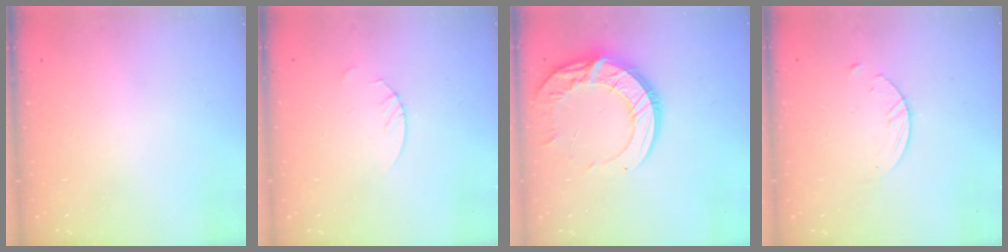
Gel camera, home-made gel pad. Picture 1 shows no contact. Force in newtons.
{"total": 1.9, "press": 1.9, "slide": 0.2}
{"total": 15.2, "press": 15.2, "slide": 1.3}
{"total": 2.7, "press": 2.6, "slide": 0.3}